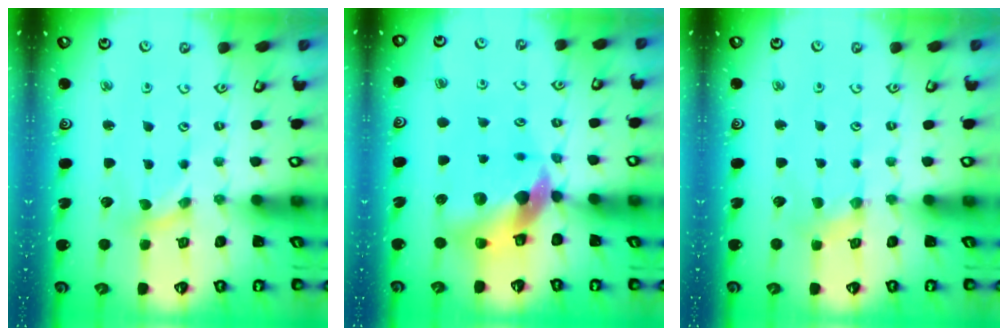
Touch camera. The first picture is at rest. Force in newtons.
{"total": 12.8, "press": 12.6, "slide": 2.1}
{"total": 1.9, "press": 1.8, "slide": 0.4}